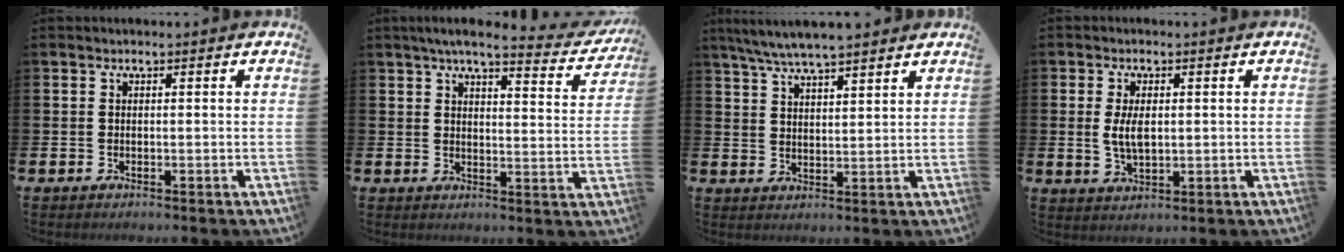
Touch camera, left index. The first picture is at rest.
{"total": 4.8, "force": [4.1, 0.7, 2.5], "torque": [-0.055, -0.026, 0.065]}
{"total": 5.8, "force": [5.5, 0.3, 1.8], "torque": [-0.059, -0.017, 0.102]}
{"total": 4.3, "force": [0.8, 2.1, 3.7], "torque": [-0.067, 0.004, 0.010]}